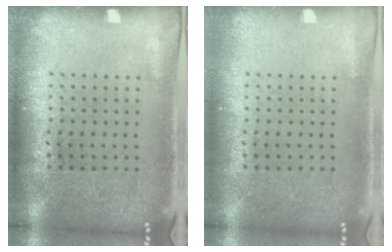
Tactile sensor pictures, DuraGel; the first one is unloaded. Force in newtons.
{"total": 0.0}